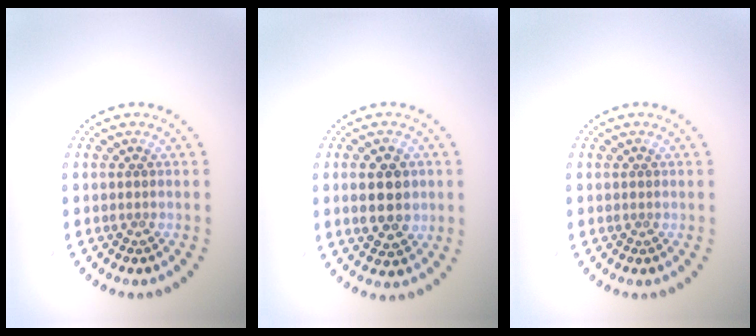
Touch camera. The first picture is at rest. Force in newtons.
{"total": 3.7, "press": 3.7, "slide": 0.2}
{"total": 0.0}